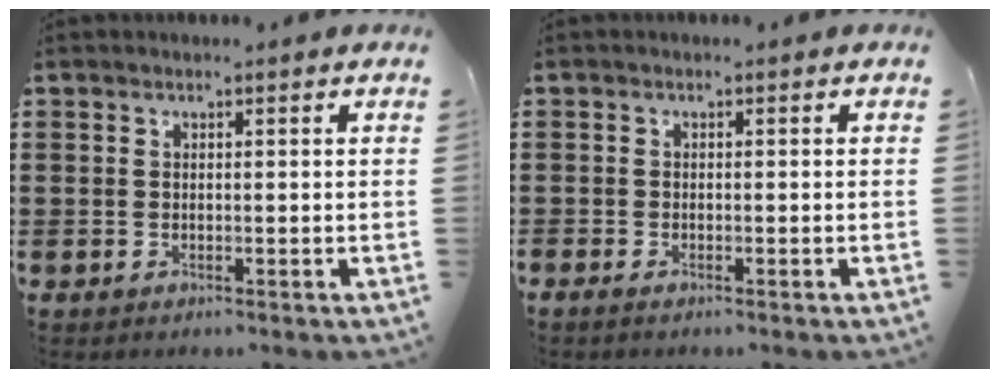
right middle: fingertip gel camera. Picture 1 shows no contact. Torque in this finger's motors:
{"motor_torque": [0.13, 0.11, -0.07, 0.01]}